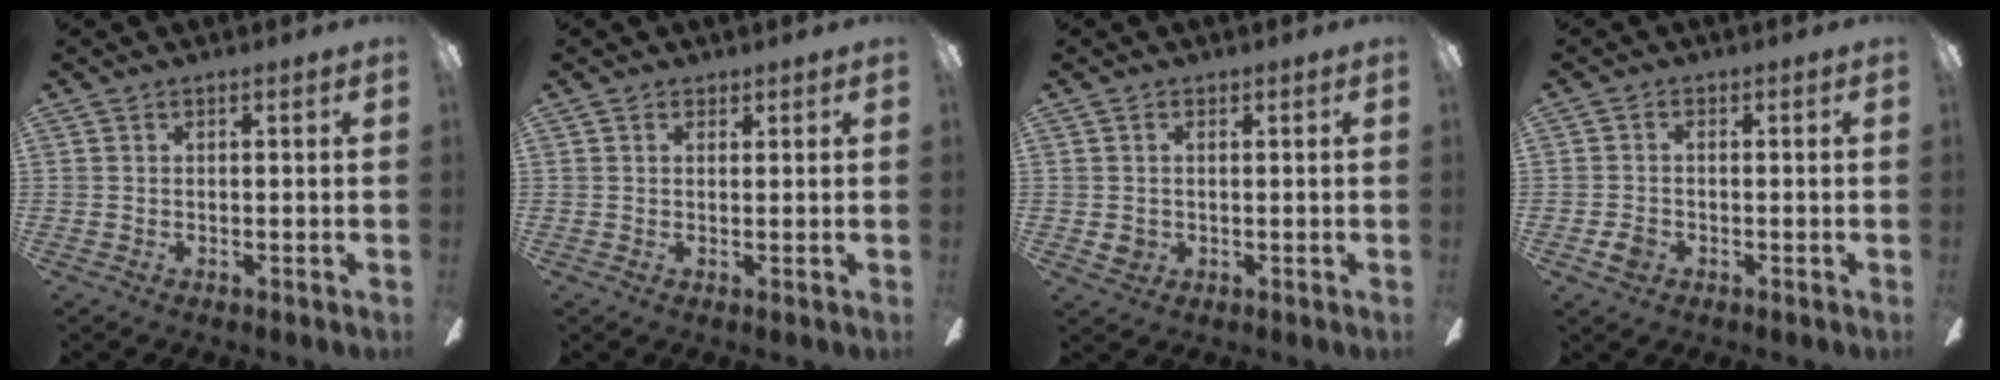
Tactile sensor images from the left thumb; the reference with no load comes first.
{"total": 1.0, "force": [0.8, 0.5, 0.5], "torque": [-0.002, -0.003, 0.013]}
{"total": 2.4, "force": [0.3, 2.2, 1.0], "torque": [-0.018, -0.002, 0.001]}
{"total": 3.3, "force": [-1.4, 2.4, 1.6], "torque": [-0.038, 0.003, -0.029]}